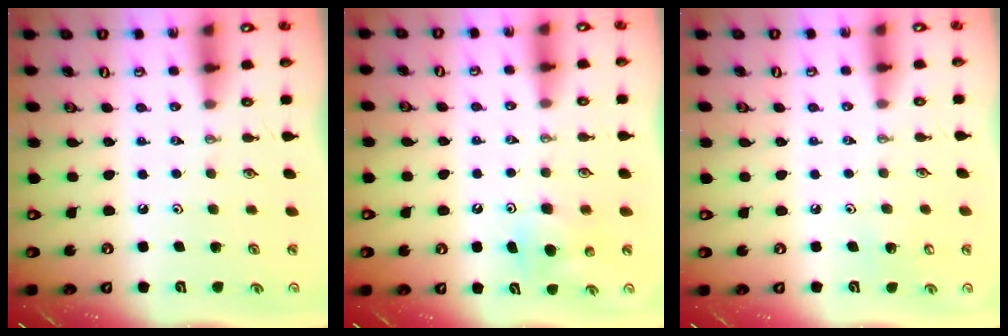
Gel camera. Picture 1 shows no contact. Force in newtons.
{"total": 5.5, "press": 5.4, "slide": 0.9}
{"total": 5.0, "press": 5.0, "slide": 0.5}